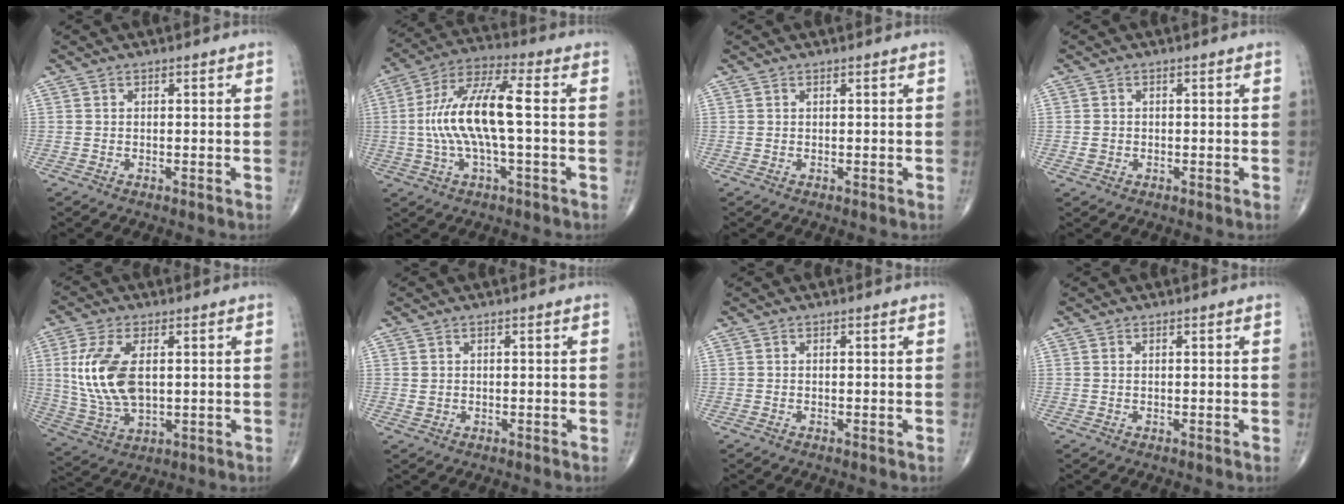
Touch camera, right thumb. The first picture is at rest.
{"total": 14.0, "force": [-0.3, 3.7, 13.5], "torque": [-0.286, 0.034, -0.008]}
{"total": 0.0}
{"total": 1.5, "force": [-0.2, 1.4, 0.7], "torque": [-0.009, 0.004, 0.000]}
{"total": 13.2, "force": [1.8, 7.1, 11.0], "torque": [-0.234, -0.009, 0.044]}
{"total": 1.1, "force": [0.2, 1.0, 0.5], "torque": [-0.008, 0.000, 0.008]}
{"total": 0.0}
{"total": 0.0}